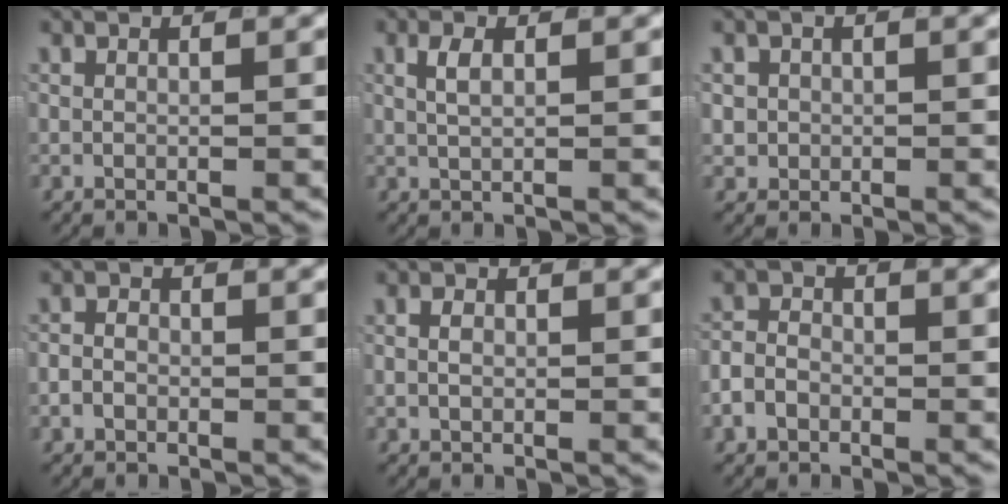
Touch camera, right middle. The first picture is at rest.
{"total": 1.6, "force": [0.6, 0.3, 1.4], "torque": [-0.025, -0.001, 0.014]}
{"total": 2.6, "force": [0.2, 2.4, 0.8], "torque": [-0.022, -0.003, 0.004]}
{"total": 1.7, "force": [-0.6, 1.4, 0.7], "torque": [-0.014, 0.001, -0.013]}
{"total": 0.9, "force": [0.1, 0.6, 0.7], "torque": [-0.012, -0.001, 0.005]}
{"total": 3.0, "force": [-1.1, 2.4, 1.4], "torque": [-0.023, 0.001, -0.024]}